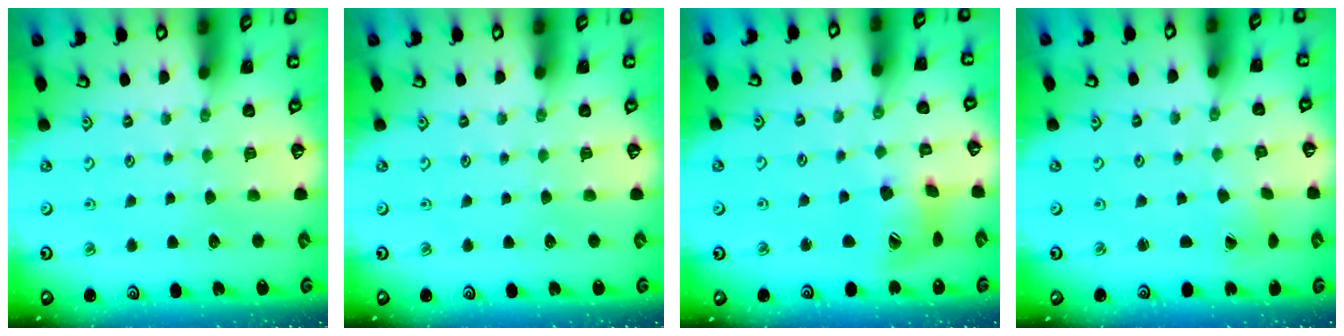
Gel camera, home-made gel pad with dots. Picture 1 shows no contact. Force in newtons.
{"total": 0.0}
{"total": 12.9, "press": 12.9, "slide": 1.0}
{"total": 1.0, "press": 1.0, "slide": 0.1}